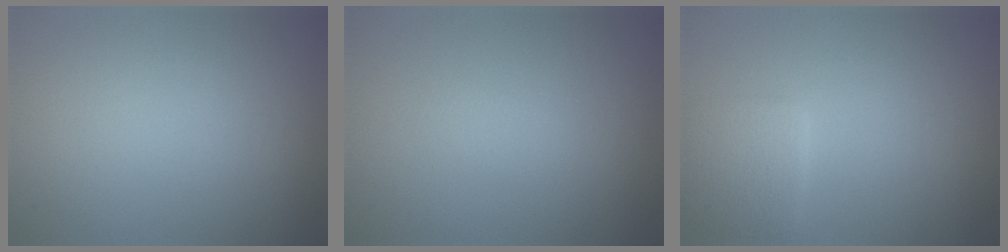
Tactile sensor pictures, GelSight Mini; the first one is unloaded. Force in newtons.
{"total": 0.8, "press": 0.8, "slide": 0.1}
{"total": 2.6, "press": 2.6, "slide": 0.1}